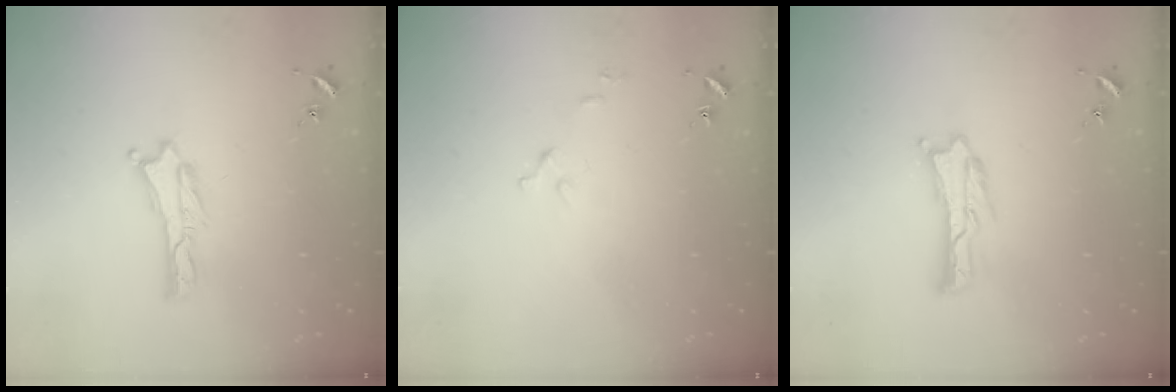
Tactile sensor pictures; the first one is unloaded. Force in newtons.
{"total": 2.6, "press": 2.6, "slide": 0.3}
{"total": 0.8, "press": 0.8, "slide": 0.2}